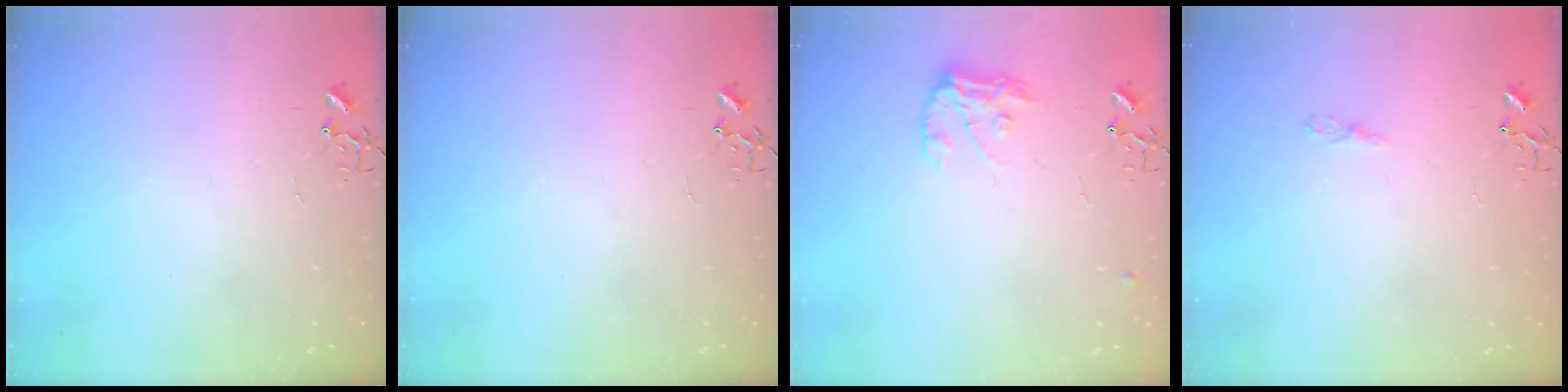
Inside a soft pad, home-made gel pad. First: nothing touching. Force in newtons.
{"total": 0.0}
{"total": 10.9, "press": 10.9, "slide": 0.6}
{"total": 3.9, "press": 3.9, "slide": 0.5}